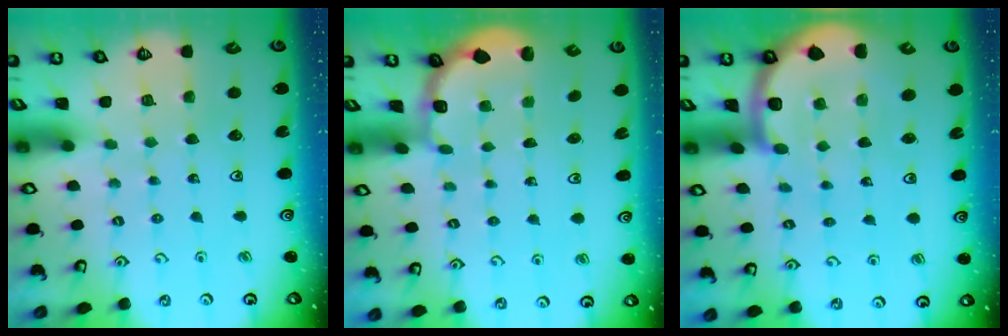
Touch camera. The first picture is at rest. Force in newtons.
{"total": 1.9, "press": 1.8, "slide": 0.7}
{"total": 5.6, "press": 5.6, "slide": 0.8}